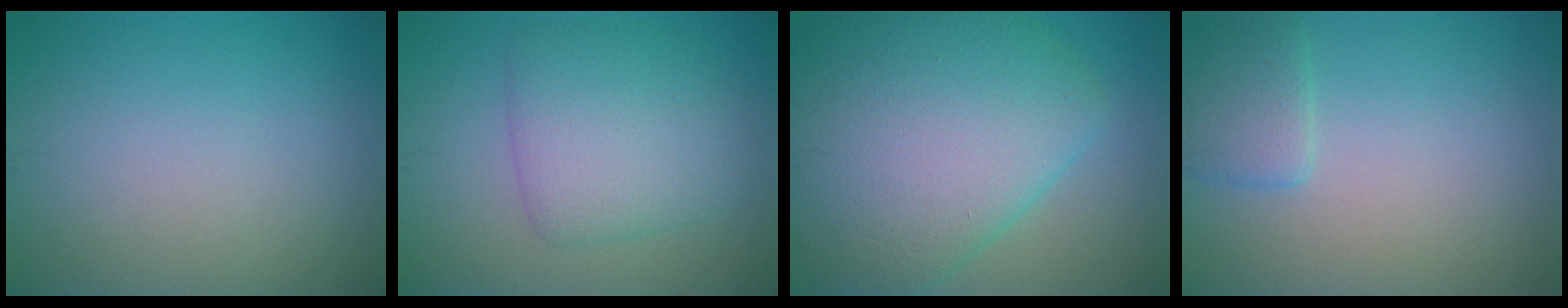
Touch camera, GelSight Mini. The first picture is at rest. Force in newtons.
{"total": 5.8, "press": 5.8, "slide": 0.1}
{"total": 12.1, "press": 12.1, "slide": 0.3}
{"total": 2.4, "press": 2.3, "slide": 0.2}